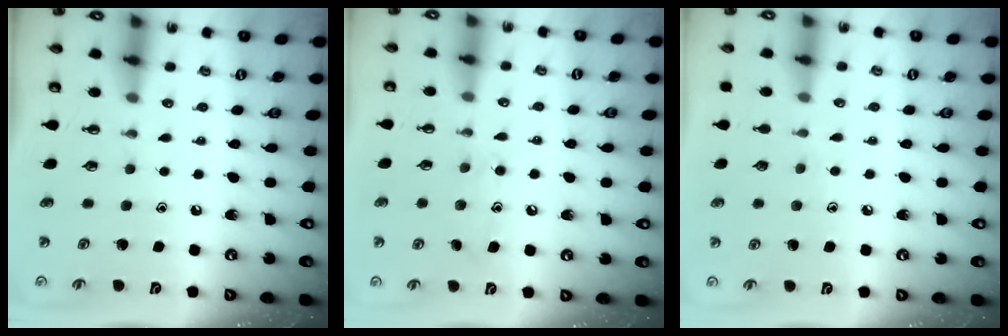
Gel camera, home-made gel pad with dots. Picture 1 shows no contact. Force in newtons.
{"total": 9.1, "press": 9.1, "slide": 0.6}
{"total": 3.6, "press": 3.6, "slide": 0.3}